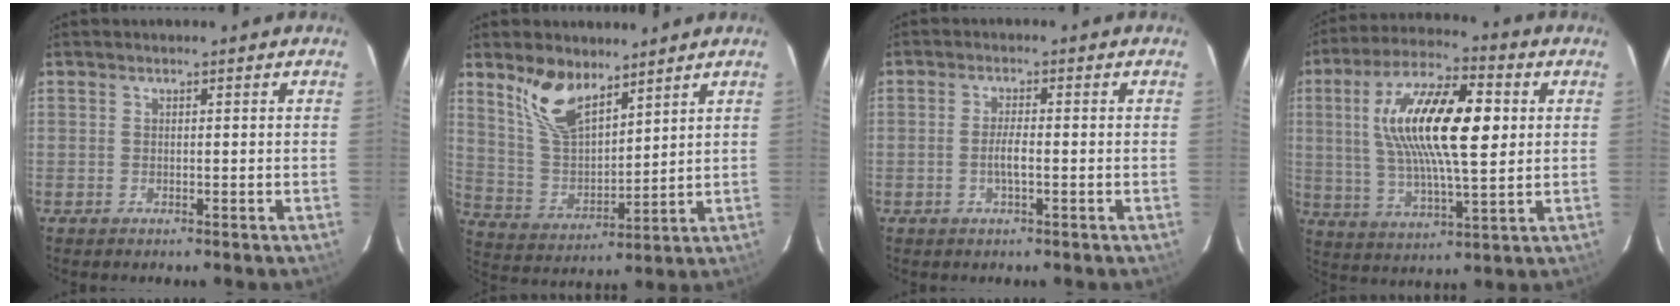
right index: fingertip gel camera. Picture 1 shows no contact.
{"total": 11.3, "force": [7.9, 4.9, 6.5], "torque": [-0.129, 0.006, 0.163]}
{"total": 2.8, "force": [-0.7, 0.4, 2.7], "torque": [-0.052, 0.000, -0.015]}
{"total": 18.8, "force": [3.6, 5.9, 17.4], "torque": [-0.324, 0.018, 0.063]}